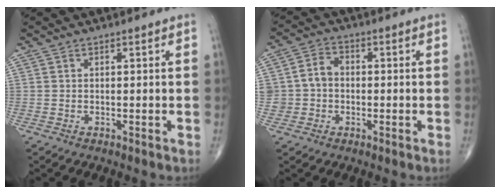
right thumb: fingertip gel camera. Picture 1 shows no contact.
{"total": 5.5, "force": [-0.4, 4.8, 2.6], "torque": [-0.033, 0.021, -0.013]}